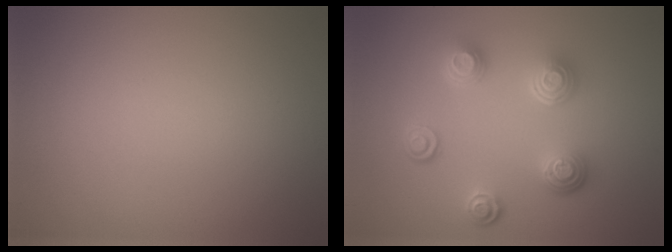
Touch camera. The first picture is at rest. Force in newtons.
{"total": 4.5, "press": 3.5, "slide": 2.9}